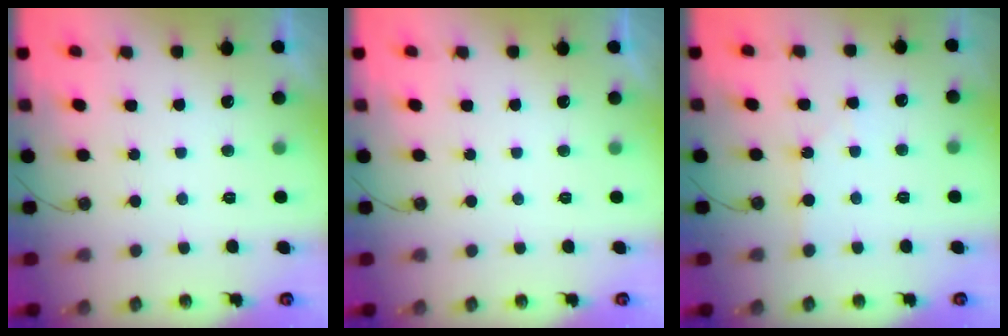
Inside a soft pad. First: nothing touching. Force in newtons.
{"total": 0.0}
{"total": 0.9, "press": 0.9, "slide": 0.1}